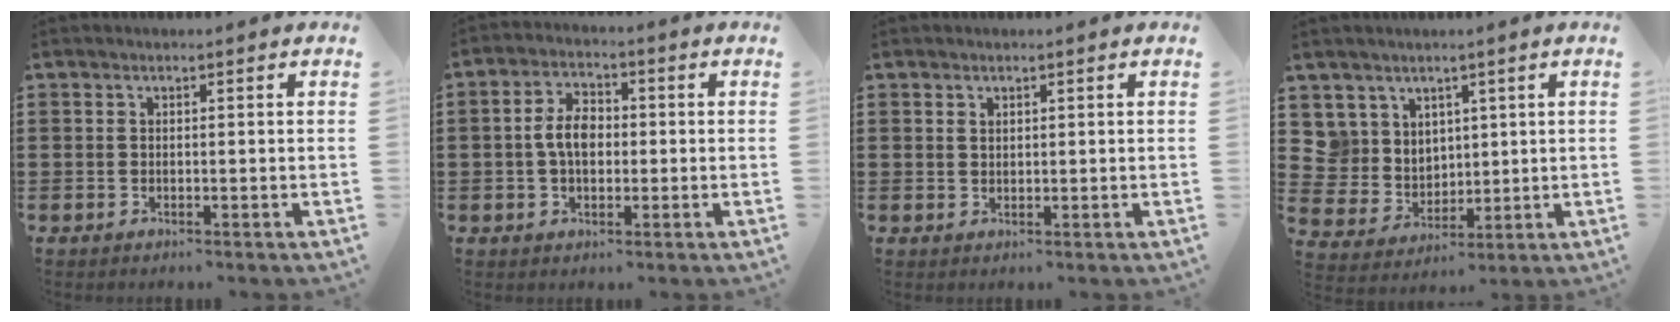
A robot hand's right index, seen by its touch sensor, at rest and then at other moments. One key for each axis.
{"total": 5.6, "fx": -0.1, "fy": 3.3, "fz": 4.5, "tx": -0.097, "ty": 0.010, "tz": -0.006}
{"total": 1.0, "fx": 0.7, "fy": 0.6, "fz": 0.3, "tx": -0.007, "ty": 0.002, "tz": 0.014}
{"total": 6.2, "fx": 3.2, "fy": 5.4, "fz": 0.0, "tx": -0.034, "ty": -0.006, "tz": 0.062}